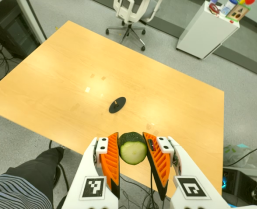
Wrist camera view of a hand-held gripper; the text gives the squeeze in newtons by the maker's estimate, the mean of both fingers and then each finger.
{"total": 10.0, "left": 9.0, "right": 11.0}